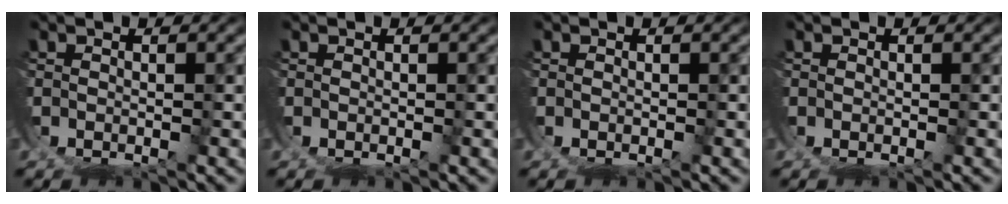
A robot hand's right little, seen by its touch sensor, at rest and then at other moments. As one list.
[{"total": 0.0}, {"total": 0.0}, {"total": 0.0}]